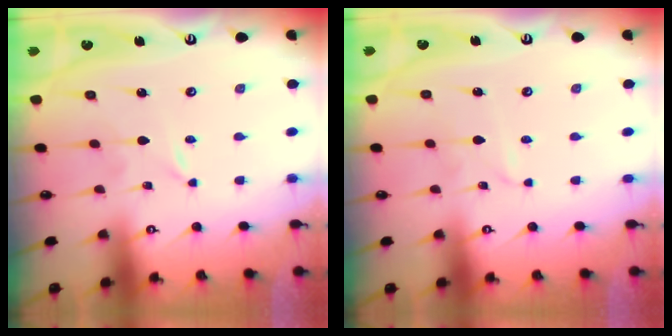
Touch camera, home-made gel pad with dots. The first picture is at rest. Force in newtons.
{"total": 2.1, "press": 2.1, "slide": 0.3}